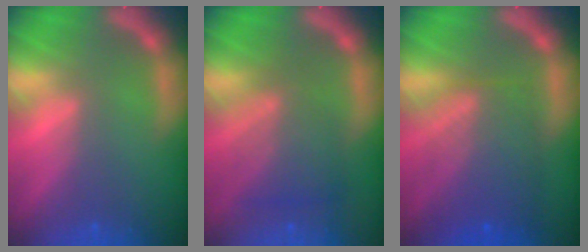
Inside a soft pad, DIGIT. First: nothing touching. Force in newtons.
{"total": 5.5}
{"total": 7.5}